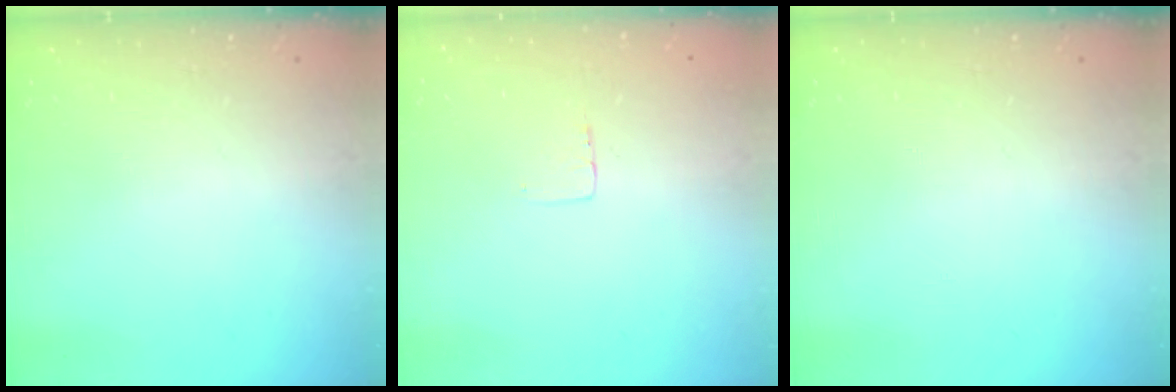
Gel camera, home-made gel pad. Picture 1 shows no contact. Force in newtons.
{"total": 3.0, "press": 3.0, "slide": 0.2}
{"total": 0.0}